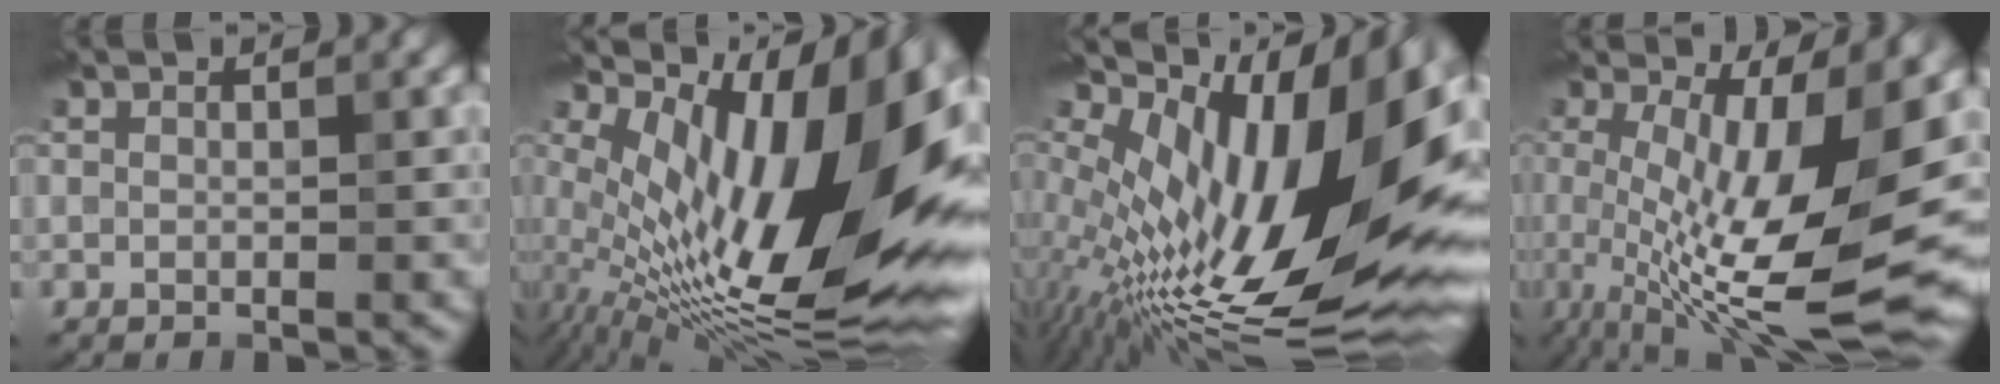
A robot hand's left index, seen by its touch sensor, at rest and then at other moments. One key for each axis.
{"total": 17.5, "fx": 3.3, "fy": 7.6, "fz": 15.4, "tx": -0.252, "ty": 0.009, "tz": 0.053}
{"total": 18.1, "fx": 3.0, "fy": 8.0, "fz": 15.9, "tx": -0.263, "ty": 0.014, "tz": 0.047}
{"total": 13.6, "fx": -1.2, "fy": 3.7, "fz": 13.1, "tx": -0.212, "ty": -0.014, "tz": -0.017}